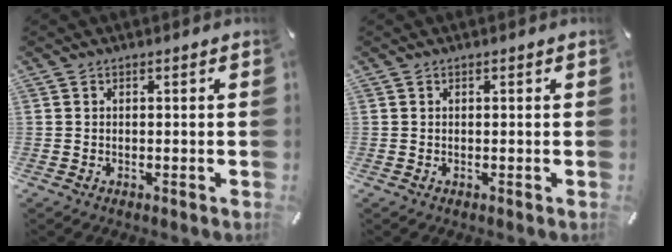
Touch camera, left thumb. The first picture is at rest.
{"total": 0.0}